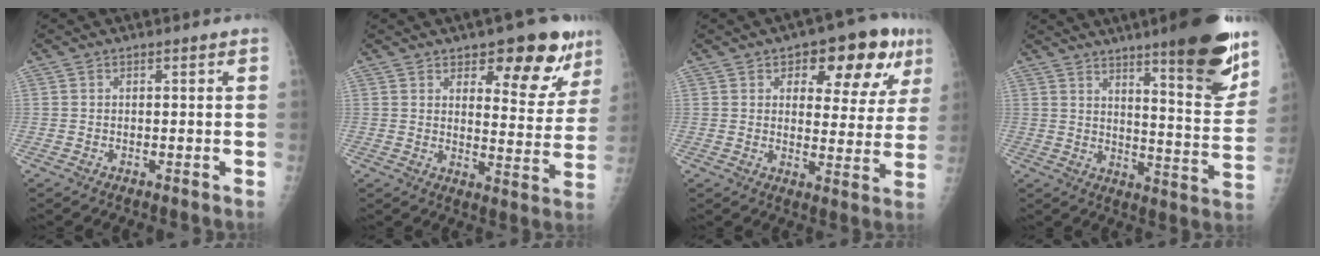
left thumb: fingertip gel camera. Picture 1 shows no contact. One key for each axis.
{"total": 13.6, "fx": 8.3, "fy": 6.0, "fz": 9.0, "tx": -0.058, "ty": -0.047, "tz": 0.112}
{"total": 14.5, "fx": 6.9, "fy": 7.2, "fz": 10.6, "tx": -0.085, "ty": -0.008, "tz": 0.089}
{"total": 18.0, "fx": 11.8, "fy": 2.7, "fz": 13.4, "tx": -0.150, "ty": -0.078, "tz": 0.171}